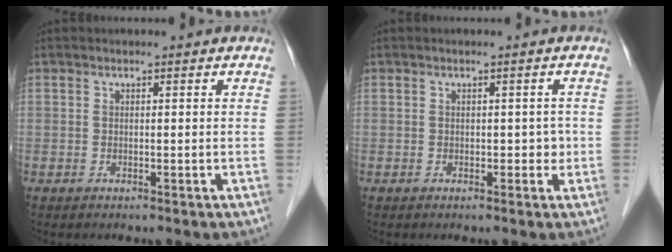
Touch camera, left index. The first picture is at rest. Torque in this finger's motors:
{"motor_torque": [-0.30, -0.05, 0.02, -0.01]}